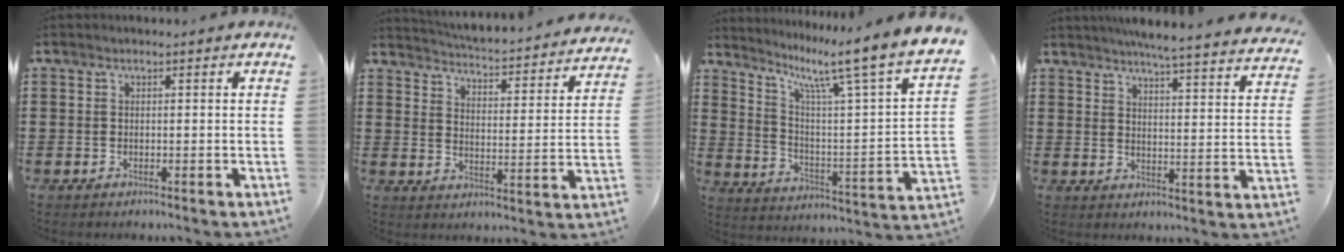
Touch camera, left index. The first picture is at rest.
{"total": 3.7, "force": [3.7, -0.4, 0.3], "torque": [-0.029, -0.038, 0.054]}
{"total": 9.3, "force": [7.0, -0.3, 6.1], "torque": [-0.122, -0.065, 0.096]}
{"total": 5.2, "force": [4.9, -0.6, 1.6], "torque": [-0.043, -0.035, 0.081]}